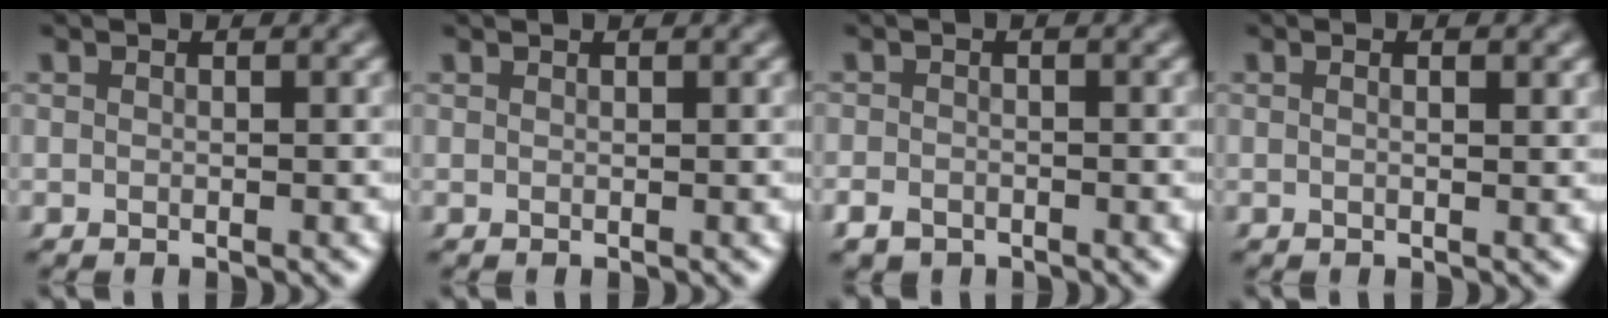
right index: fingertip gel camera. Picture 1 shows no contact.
{"total": 0.0}
{"total": 1.8, "force": [-1.3, 1.2, 0.1], "torque": [-0.010, -0.006, -0.023]}
{"total": 0.6, "force": [0.1, -0.2, 0.6], "torque": [-0.009, 0.002, 0.000]}